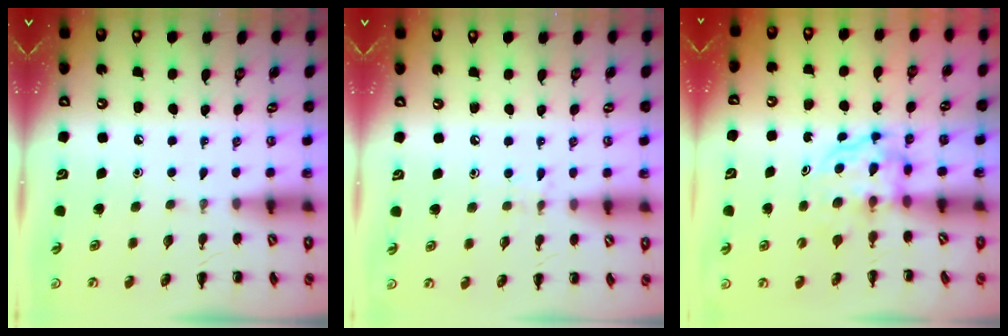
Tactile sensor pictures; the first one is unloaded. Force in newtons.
{"total": 4.9, "press": 4.6, "slide": 1.6}
{"total": 3.9, "press": 3.9, "slide": 0.2}